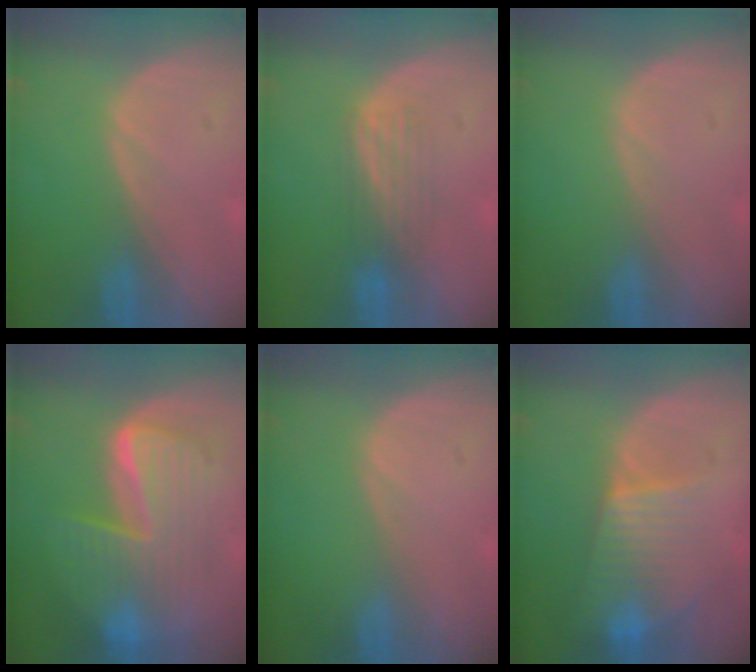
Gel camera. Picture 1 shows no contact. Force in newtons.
{"total": 3.4, "press": 3.4, "slide": 0.2}
{"total": 0.0}
{"total": 9.9, "press": 9.9, "slide": 1.0}
{"total": 0.0}
{"total": 7.5, "press": 7.0, "slide": 2.8}